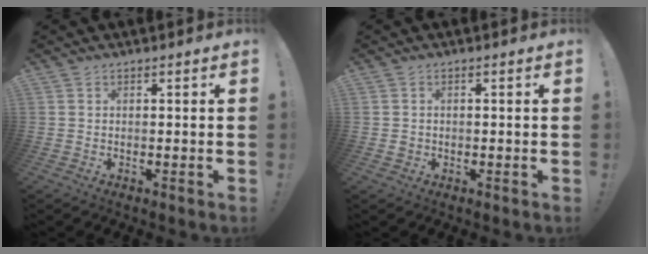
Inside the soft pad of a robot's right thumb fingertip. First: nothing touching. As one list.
[{"total": 1.1, "force": [-0.2, 1.1, 0.3], "torque": [-0.003, 0.002, -0.004]}]